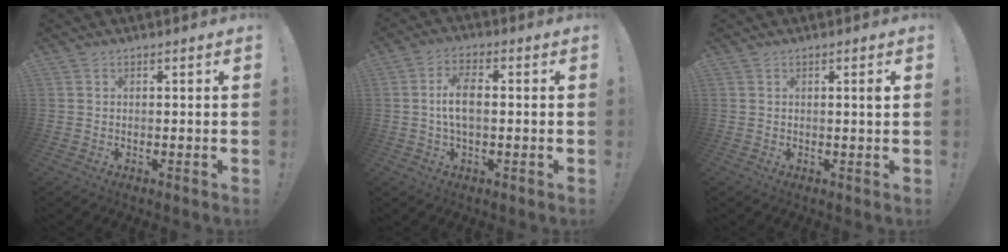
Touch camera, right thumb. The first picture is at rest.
{"total": 7.6, "force": [-0.1, 3.6, 6.7], "torque": [-0.115, 0.001, -0.004]}
{"total": 1.5, "force": [0.4, -0.3, 1.4], "torque": [-0.016, -0.005, 0.002]}